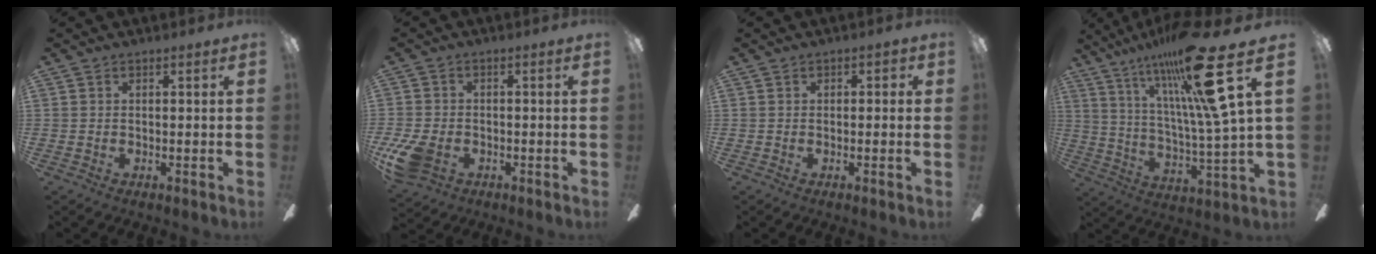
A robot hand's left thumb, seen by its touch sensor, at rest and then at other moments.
{"total": 8.6, "force": [-3.5, 5.7, 5.4], "torque": [-0.130, 0.006, -0.064]}
{"total": 1.2, "force": [-0.5, 0.9, 0.6], "torque": [-0.009, 0.005, -0.009]}
{"total": 26.0, "force": [14.8, 4.2, 21.0], "torque": [-0.341, -0.074, 0.223]}